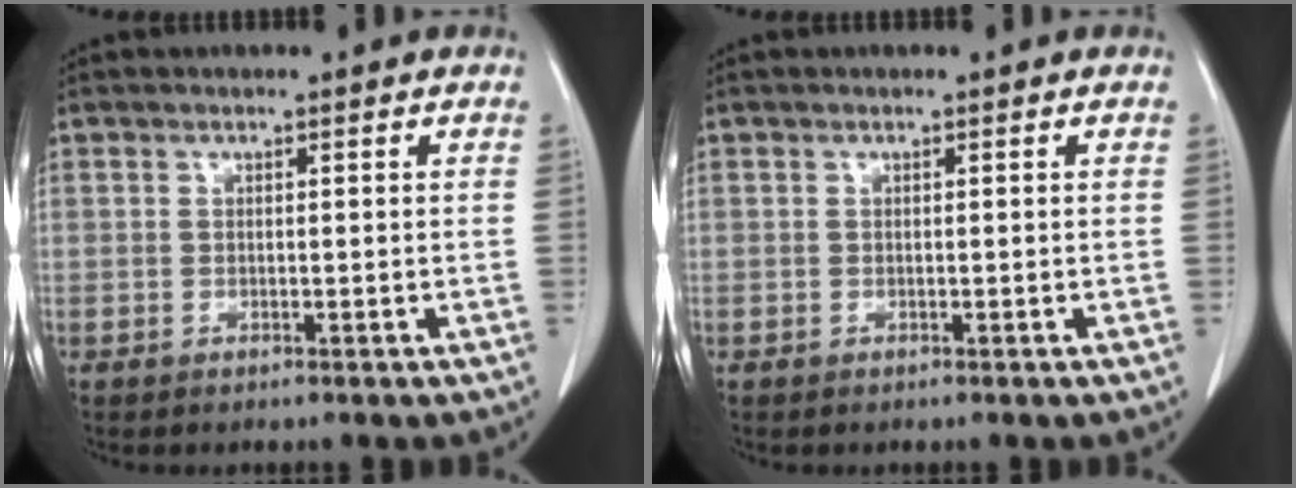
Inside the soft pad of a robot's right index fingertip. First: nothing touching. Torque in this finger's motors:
{"motor_torque": [0.02, -0.01, 0.00, 0.01]}